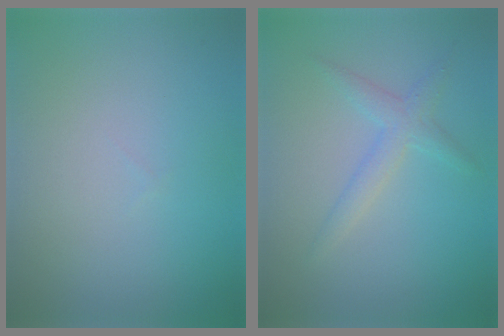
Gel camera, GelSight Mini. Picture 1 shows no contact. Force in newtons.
{"total": 2.0, "press": 2.0, "slide": 0.1}